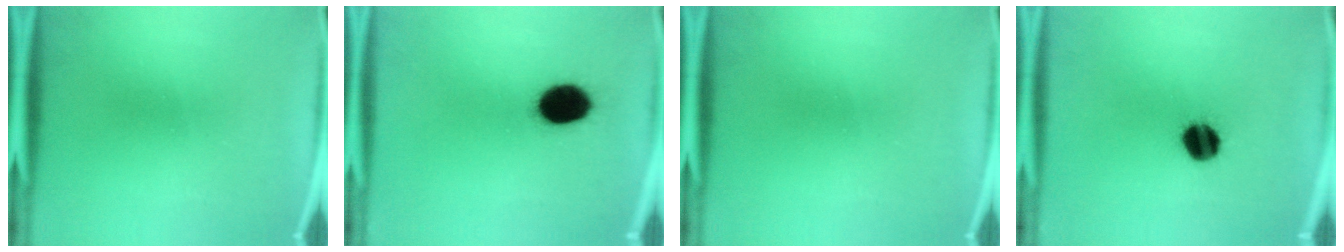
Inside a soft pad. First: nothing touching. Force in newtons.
{"total": 11.6}
{"total": 0.0}
{"total": 8.2}